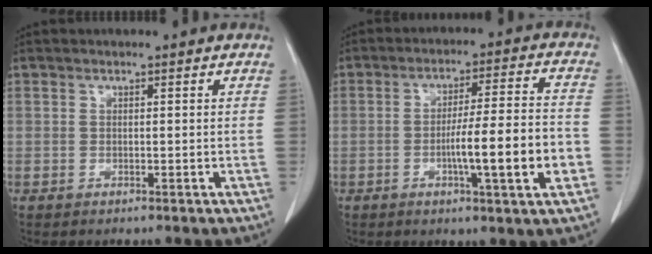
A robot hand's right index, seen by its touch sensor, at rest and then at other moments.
{"total": 11.8, "force": [-3.2, 0.2, 11.4], "torque": [-0.178, 0.001, -0.050]}